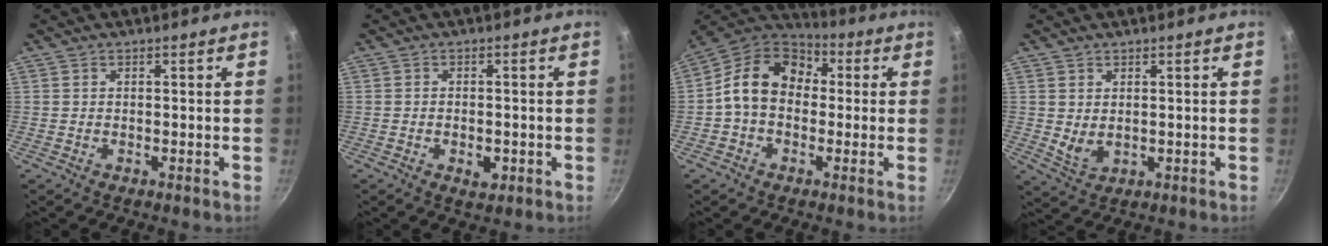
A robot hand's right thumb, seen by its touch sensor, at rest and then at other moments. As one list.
[{"total": 3.3, "force": [-1.1, 2.0, 2.4], "torque": [-0.032, 0.006, -0.014]}, {"total": 13.9, "force": [0.9, 10.7, 8.9], "torque": [-0.120, 0.033, -0.007]}, {"total": 3.4, "force": [0.9, 2.2, 2.5], "torque": [-0.043, -0.015, 0.025]}]